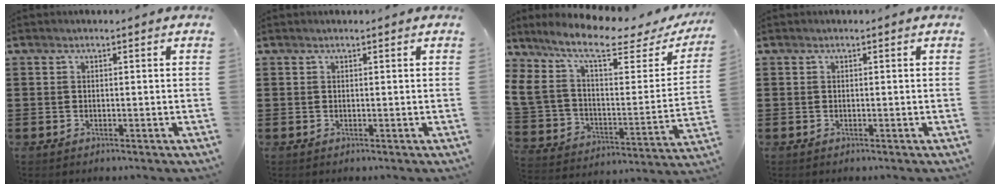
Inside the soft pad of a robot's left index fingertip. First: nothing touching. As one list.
[{"total": 0.0}, {"total": 10.8, "force": [7.2, 3.8, 7.2], "torque": [-0.174, -0.038, 0.124]}, {"total": 0.0}]